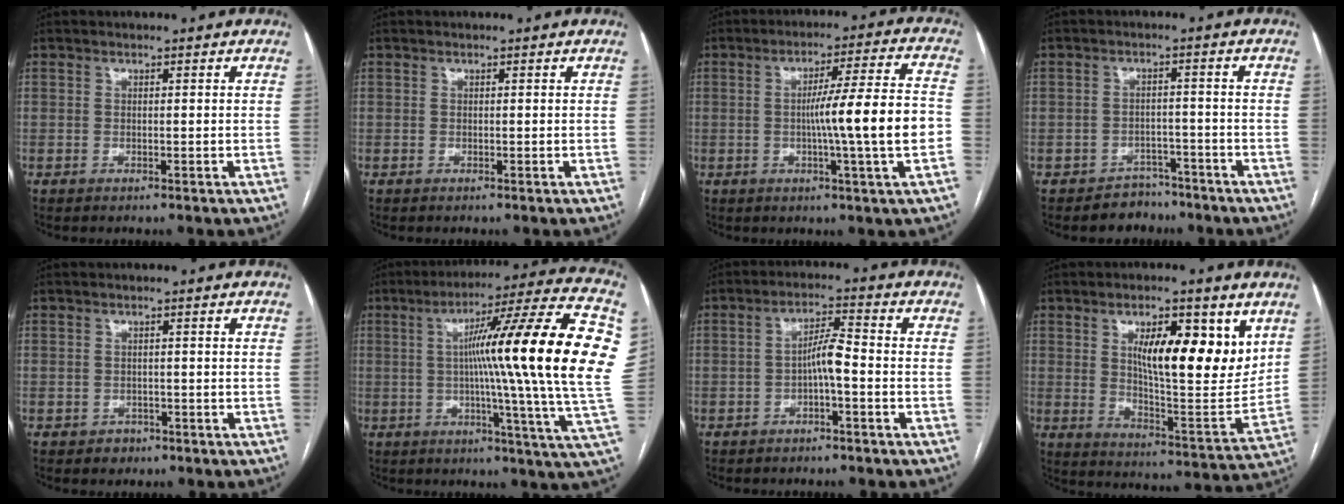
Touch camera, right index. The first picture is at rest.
{"total": 0.0}
{"total": 12.4, "force": [-1.8, -1.1, 12.2], "torque": [-0.188, 0.006, -0.031]}
{"total": 4.1, "force": [-3.2, 2.6, -0.4], "torque": [0.010, 0.014, -0.045]}
{"total": 1.9, "force": [-1.1, 1.6, 0.2], "torque": [-0.002, 0.005, -0.014]}
{"total": 25.4, "force": [3.2, -1.0, 25.2], "torque": [-0.298, 0.022, 0.034]}
{"total": 4.4, "force": [-1.3, 0.5, 4.2], "torque": [-0.074, 0.014, -0.021]}
{"total": 15.8, "force": [6.3, 4.4, 13.8], "torque": [-0.200, -0.006, 0.107]}